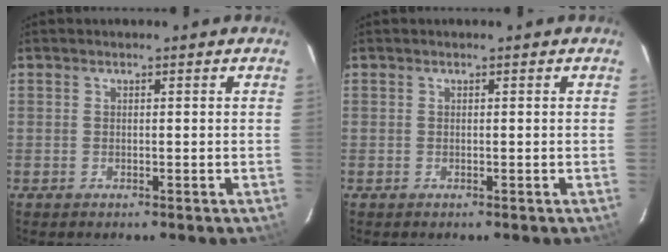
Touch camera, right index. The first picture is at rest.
{"total": 0.0}